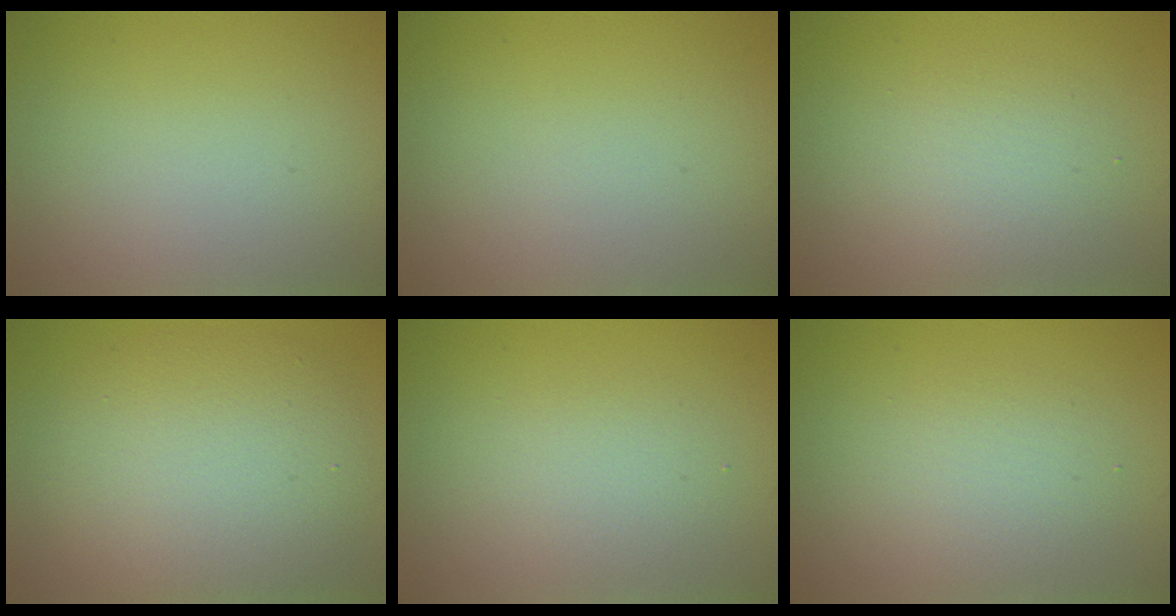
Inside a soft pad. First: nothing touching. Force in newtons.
{"total": 0.0}
{"total": 2.6, "press": 2.6, "slide": 0.1}
{"total": 7.6, "press": 7.5, "slide": 0.5}
{"total": 2.3, "press": 2.3, "slide": 0.1}
{"total": 2.6, "press": 2.6, "slide": 0.1}